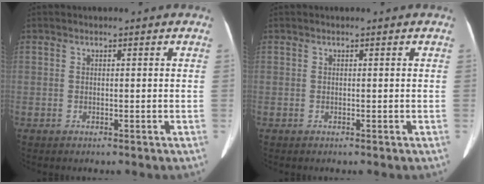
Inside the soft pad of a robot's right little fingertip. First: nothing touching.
{"total": 0.0}